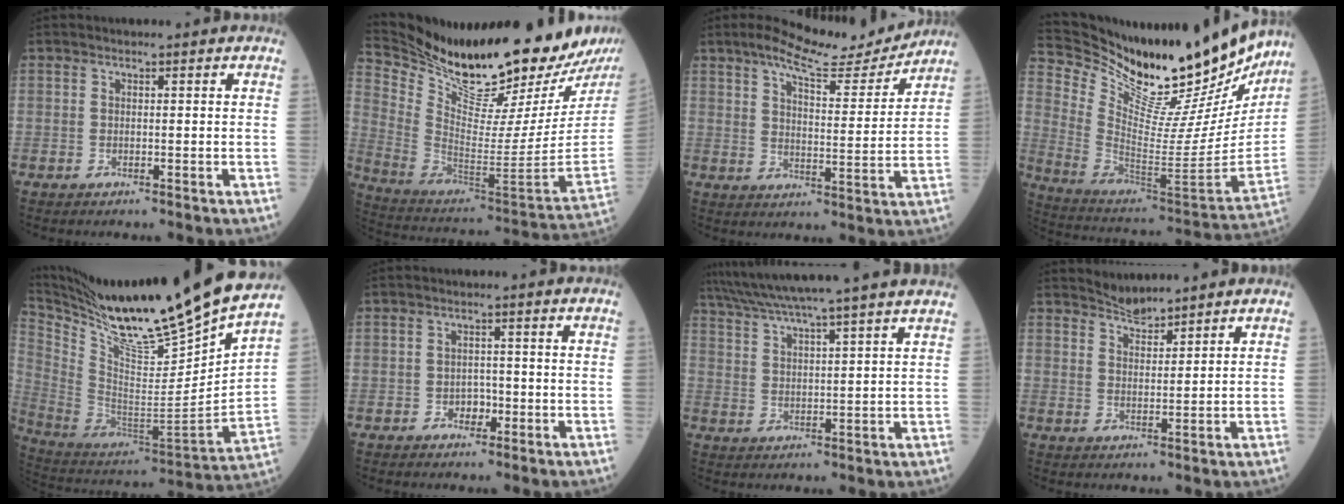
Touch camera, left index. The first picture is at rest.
{"total": 28.0, "force": [23.8, 1.9, 14.6], "torque": [-0.258, -0.090, 0.370]}
{"total": 10.7, "force": [9.8, 1.0, 4.0], "torque": [-0.069, -0.005, 0.144]}
{"total": 30.2, "force": [25.8, 6.7, 14.2], "torque": [-0.235, -0.070, 0.374]}
{"total": 30.1, "force": [24.8, 0.5, 17.0], "torque": [-0.304, -0.068, 0.401]}
{"total": 1.9, "force": [-0.9, 1.4, 1.0], "torque": [-0.012, 0.006, -0.014]}
{"total": 17.5, "force": [15.4, -1.5, 8.3], "torque": [-0.149, 0.010, 0.219]}
{"total": 3.3, "force": [3.3, 0.1, 0.0], "torque": [-0.006, 0.005, 0.063]}